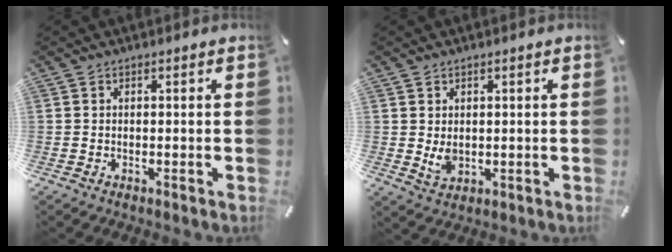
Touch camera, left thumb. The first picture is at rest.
{"total": 3.6, "force": [0.4, 2.8, 2.1], "torque": [-0.044, -0.006, 0.007]}